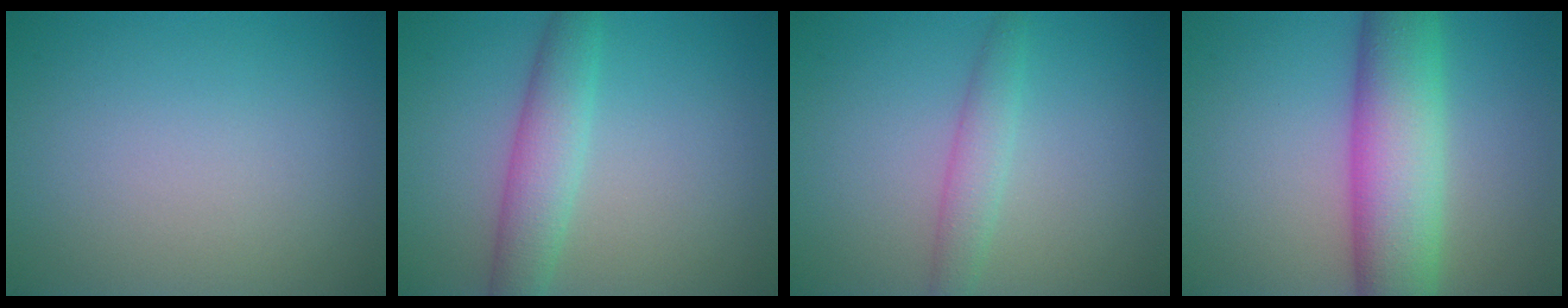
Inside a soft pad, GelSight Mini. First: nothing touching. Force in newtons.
{"total": 3.9, "press": 3.9, "slide": 0.1}
{"total": 2.2, "press": 2.2, "slide": 0.0}
{"total": 9.0, "press": 9.0, "slide": 0.2}